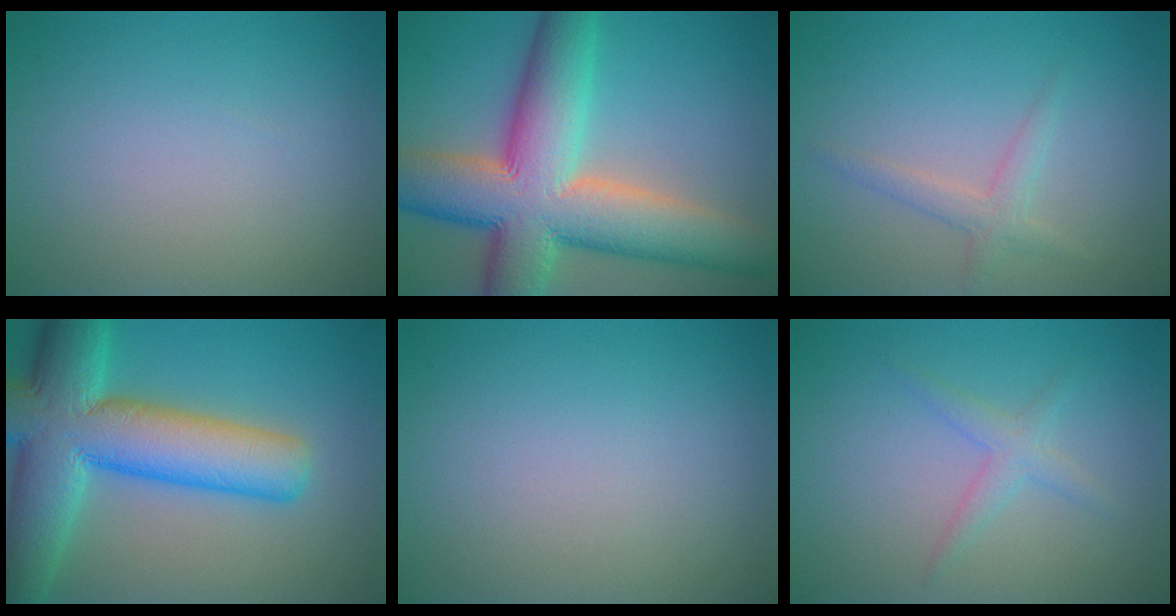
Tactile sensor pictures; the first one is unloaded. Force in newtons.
{"total": 13.6, "press": 13.5, "slide": 0.7}
{"total": 1.8, "press": 1.8, "slide": 0.0}
{"total": 12.3, "press": 12.3, "slide": 0.6}
{"total": 0.0}
{"total": 1.8, "press": 1.8, "slide": 0.1}